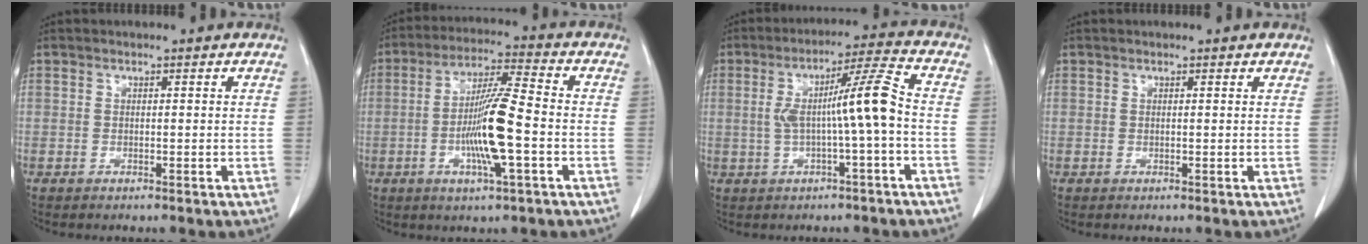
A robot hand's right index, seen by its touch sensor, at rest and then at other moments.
{"total": 11.0, "force": [-2.5, 0.4, 10.8], "torque": [-0.204, -0.004, -0.052]}
{"total": 8.6, "force": [-0.7, -0.6, 8.5], "torque": [-0.148, 0.022, -0.011]}
{"total": 0.6, "force": [0.6, 0.2, 0.1], "torque": [-0.007, 0.001, 0.006]}